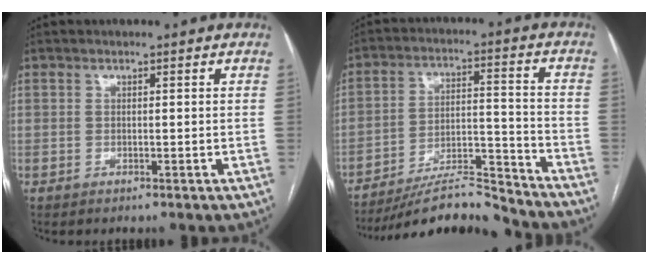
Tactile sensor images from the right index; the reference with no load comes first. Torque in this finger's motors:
{"motor_torque": [0.83, -1.07, -0.05, -0.01]}